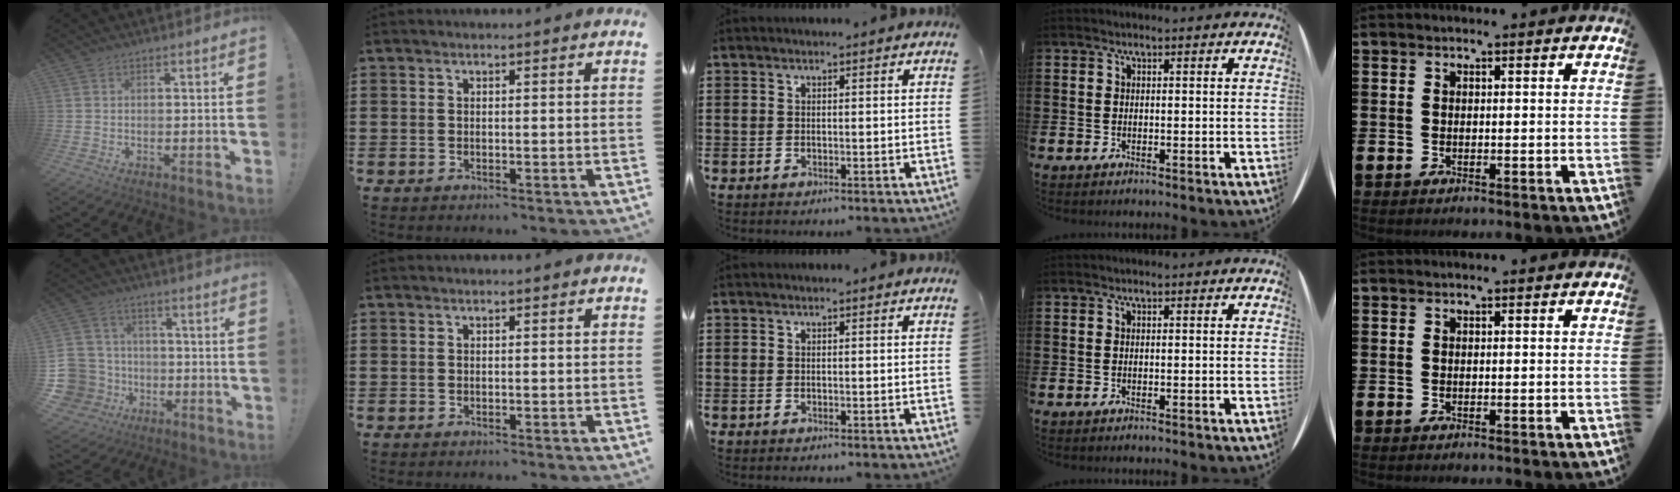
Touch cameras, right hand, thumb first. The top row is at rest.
{"thumb": {"total": 13.4, "force": [-3.2, 12.2, 4.6], "torque": [-0.104, 0.023, -0.041]}}